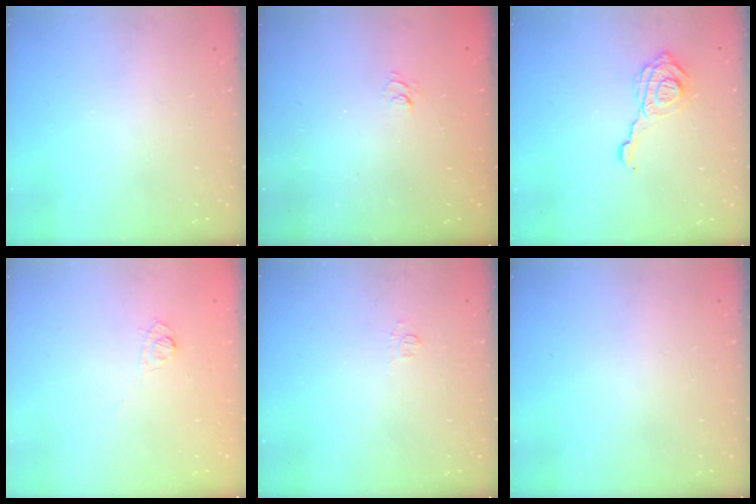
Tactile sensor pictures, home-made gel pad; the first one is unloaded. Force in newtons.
{"total": 2.8, "press": 2.5, "slide": 1.3}
{"total": 11.6, "press": 11.6, "slide": 0.8}
{"total": 6.4, "press": 6.1, "slide": 1.6}
{"total": 4.0, "press": 4.0, "slide": 0.5}
{"total": 0.0}